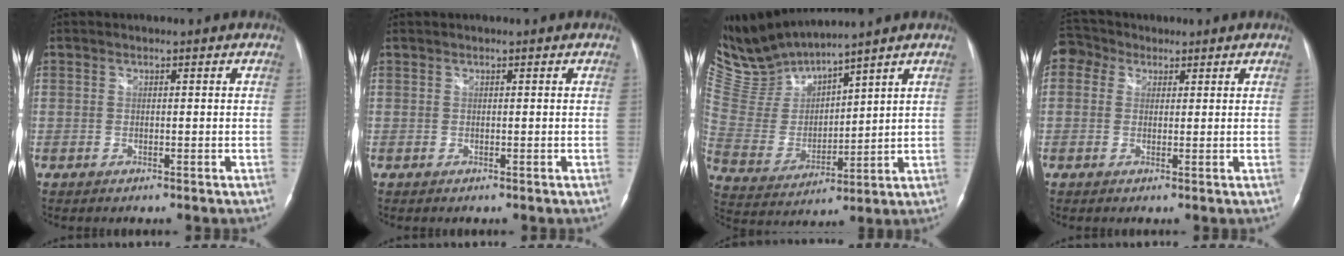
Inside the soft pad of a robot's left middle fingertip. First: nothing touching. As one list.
[{"total": 0.0}, {"total": 9.1, "force": [9.1, -0.5, 0.9], "torque": [-0.052, -0.004, 0.209]}, {"total": 4.8, "force": [2.3, 4.0, 1.5], "torque": [-0.042, 0.032, 0.043]}]